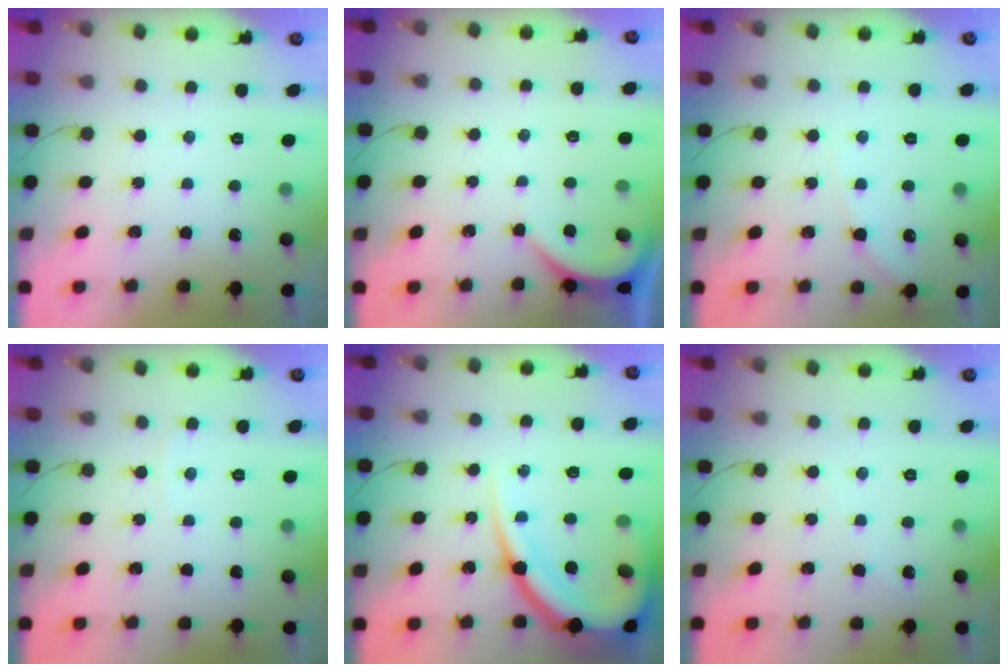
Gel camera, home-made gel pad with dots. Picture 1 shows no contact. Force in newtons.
{"total": 2.4, "press": 2.4, "slide": 0.2}
{"total": 6.2, "press": 6.2, "slide": 0.5}
{"total": 2.0, "press": 2.0, "slide": 0.2}
{"total": 19.8, "press": 19.7, "slide": 1.7}
{"total": 3.6, "press": 3.6, "slide": 0.4}